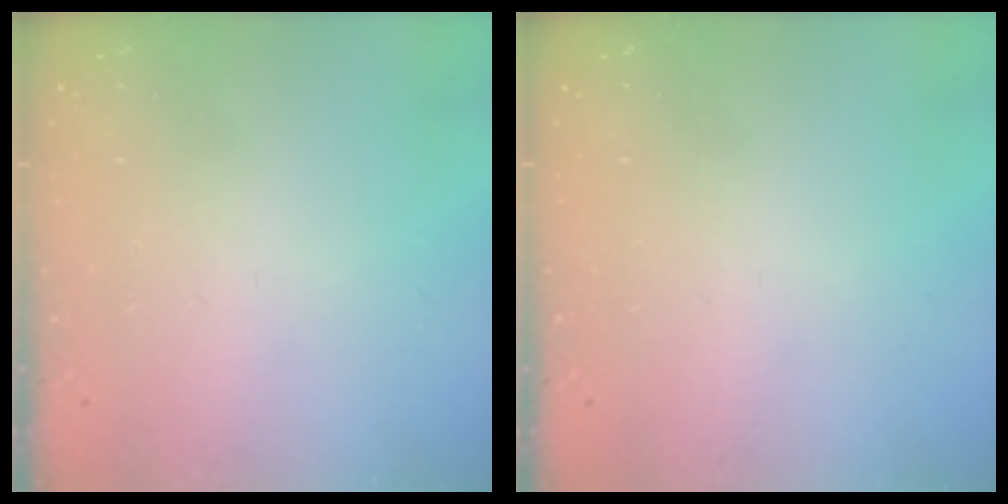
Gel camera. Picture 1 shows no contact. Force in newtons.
{"total": 0.0}